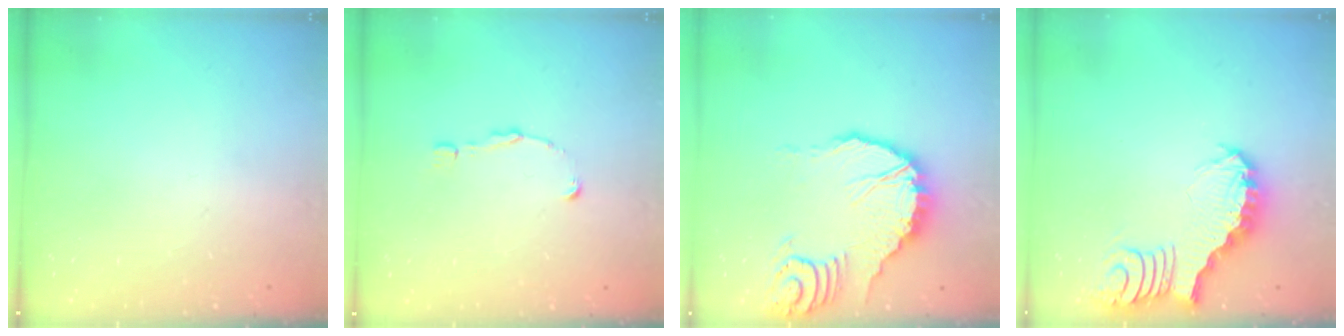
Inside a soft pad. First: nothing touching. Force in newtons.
{"total": 0.9, "press": 0.9, "slide": 0.0}
{"total": 13.3, "press": 13.3, "slide": 1.6}
{"total": 3.8, "press": 3.8, "slide": 0.6}